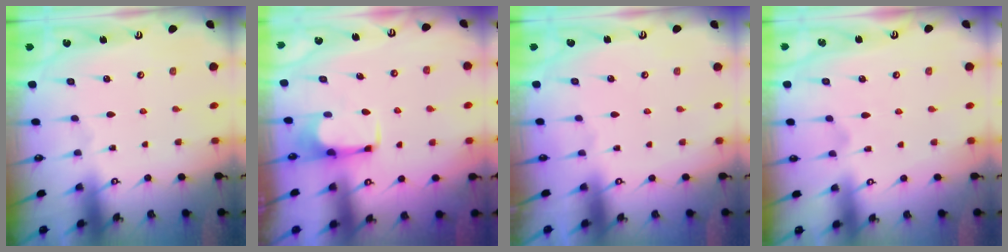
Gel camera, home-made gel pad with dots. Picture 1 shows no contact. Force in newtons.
{"total": 2.8, "press": 2.8, "slide": 0.5}
{"total": 1.3, "press": 1.1, "slide": 0.8}
{"total": 1.1, "press": 0.1, "slide": 1.1}